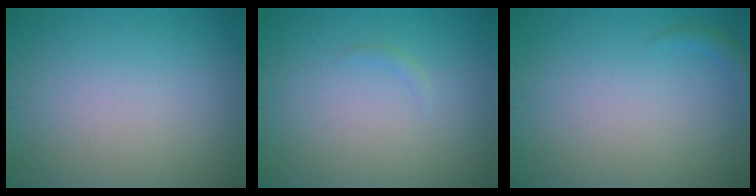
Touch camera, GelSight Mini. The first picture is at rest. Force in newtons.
{"total": 0.5, "press": 0.5, "slide": 0.1}
{"total": 0.9, "press": 0.9, "slide": 0.1}